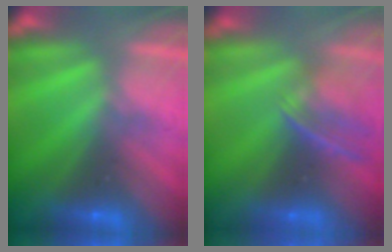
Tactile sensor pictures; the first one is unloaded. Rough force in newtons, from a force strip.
{"total": 6.9}